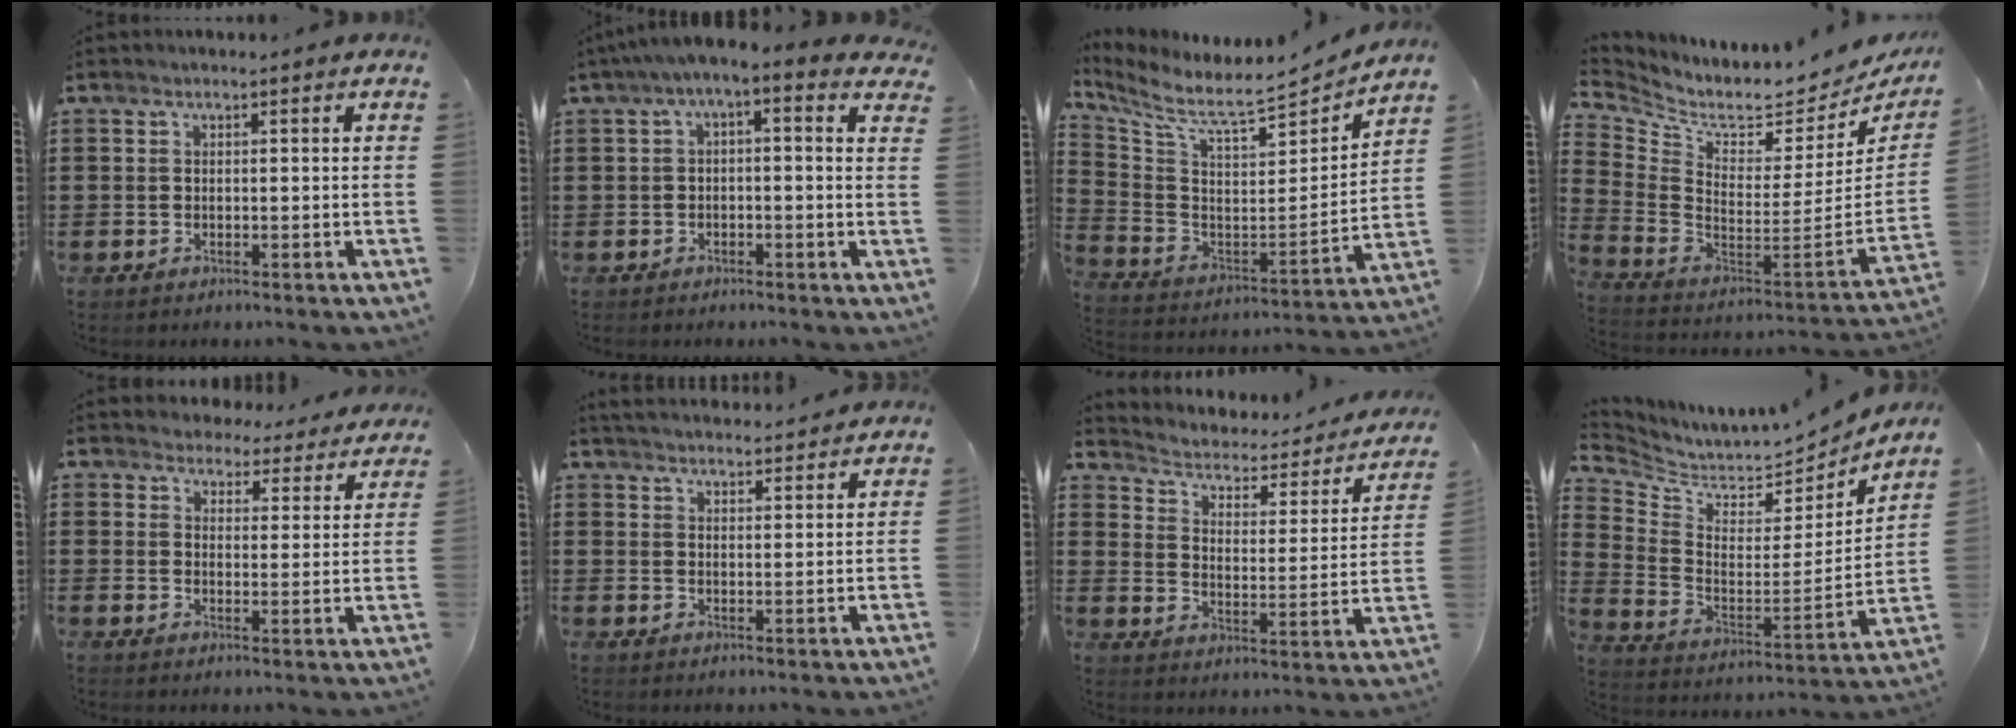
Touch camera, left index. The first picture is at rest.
{"total": 2.2, "force": [-0.9, 0.4, 1.9], "torque": [-0.039, -0.008, -0.027]}
{"total": 7.3, "force": [6.8, 0.4, 2.7], "torque": [-0.082, -0.071, 0.107]}
{"total": 5.3, "force": [3.9, 2.2, 2.8], "torque": [-0.082, -0.049, 0.060]}
{"total": 4.3, "force": [4.2, 1.0, 0.1], "torque": [-0.018, -0.026, 0.072]}
{"total": 3.2, "force": [3.2, -0.1, 0.3], "torque": [-0.015, -0.014, 0.058]}
{"total": 2.4, "force": [1.5, 1.5, 1.2], "torque": [-0.036, -0.017, 0.014]}
{"total": 4.9, "force": [4.4, 1.9, 1.3], "torque": [-0.056, -0.047, 0.072]}